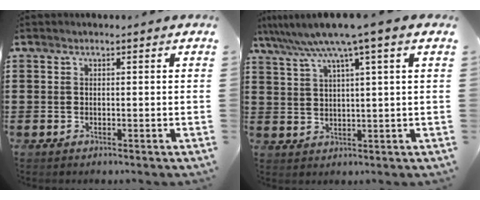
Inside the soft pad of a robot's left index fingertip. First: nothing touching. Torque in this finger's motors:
{"motor_torque": [1.88, -0.25, 1.05, 0.17]}